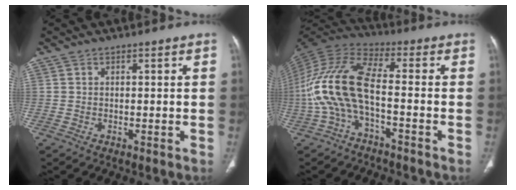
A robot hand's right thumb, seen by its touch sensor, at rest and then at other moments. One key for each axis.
{"total": 13.1, "fx": -3.4, "fy": 4.8, "fz": 11.7, "tx": -0.264, "ty": 0.049, "tz": -0.076}